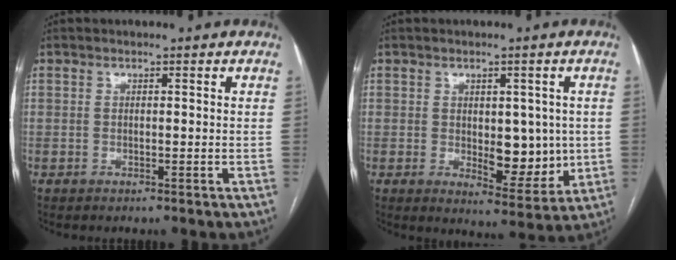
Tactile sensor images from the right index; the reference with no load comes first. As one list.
[{"total": 8.1, "force": [-0.1, 4.0, 7.1], "torque": [-0.083, -0.004, 0.012]}]